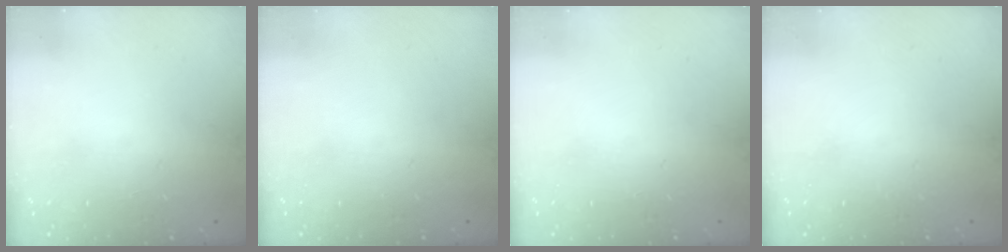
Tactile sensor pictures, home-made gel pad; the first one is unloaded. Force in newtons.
{"total": 0.0}
{"total": 0.0}
{"total": 0.0}